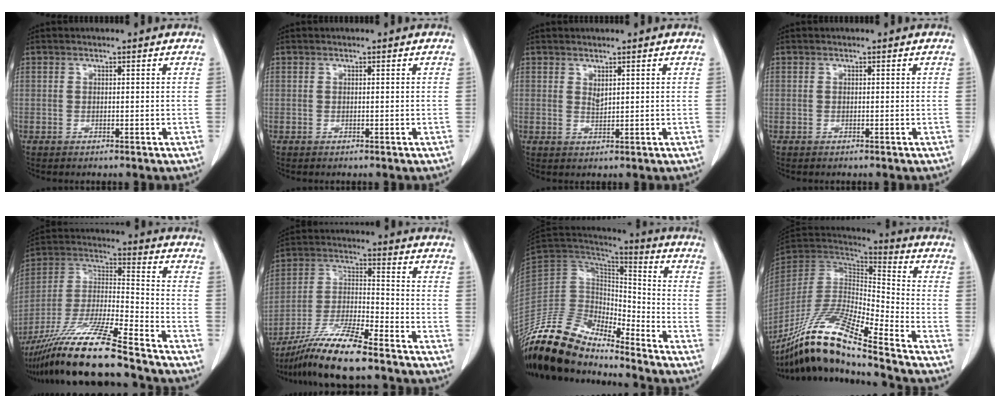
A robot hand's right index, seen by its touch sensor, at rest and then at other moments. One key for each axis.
{"total": 0.0}
{"total": 1.3, "fx": 0.8, "fy": 0.3, "fz": 0.9, "tx": -0.018, "ty": -0.005, "tz": 0.020}
{"total": 0.0}
{"total": 19.7, "fx": -15.6, "fy": 0.3, "fz": 12.0, "tx": -0.268, "ty": -0.037, "tz": -0.291}
{"total": 12.4, "fx": -9.6, "fy": 0.3, "fz": 7.8, "tx": -0.153, "ty": -0.019, "tz": -0.180}
{"total": 16.1, "fx": -14.1, "fy": 4.7, "fz": 6.1, "tx": -0.110, "ty": 0.037, "tz": -0.269}
{"total": 19.2, "fx": -14.5, "fy": 0.4, "fz": 12.6, "tx": -0.261, "ty": -0.024, "tz": -0.276}